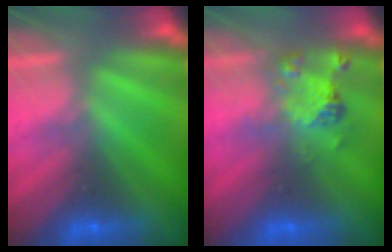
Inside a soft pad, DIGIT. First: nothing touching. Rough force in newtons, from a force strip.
{"total": 2.4}